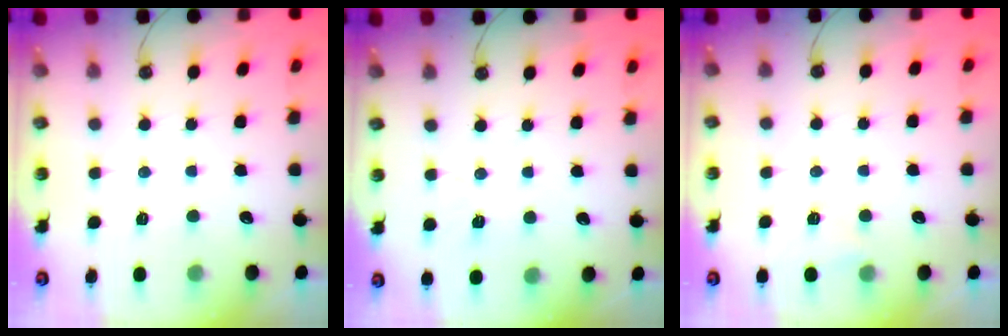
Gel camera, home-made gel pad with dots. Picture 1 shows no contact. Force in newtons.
{"total": 7.1, "press": 6.9, "slide": 1.7}
{"total": 3.2, "press": 2.4, "slide": 2.0}